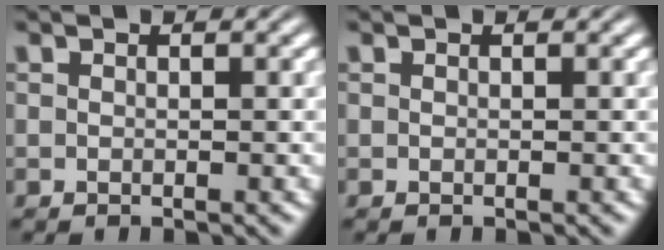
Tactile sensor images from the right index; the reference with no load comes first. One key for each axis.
{"total": 0.0}